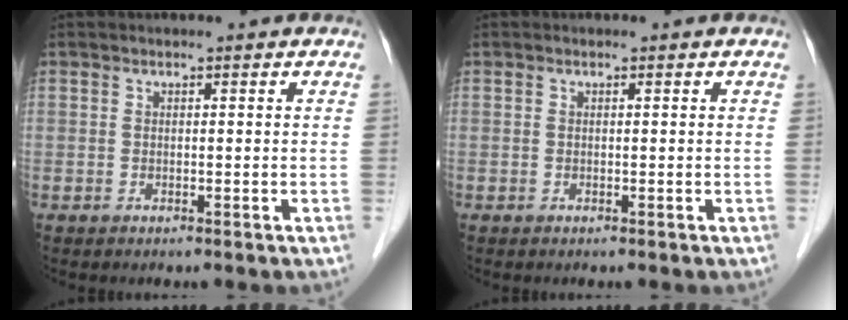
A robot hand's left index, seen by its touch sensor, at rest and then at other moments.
{"total": 0.0}